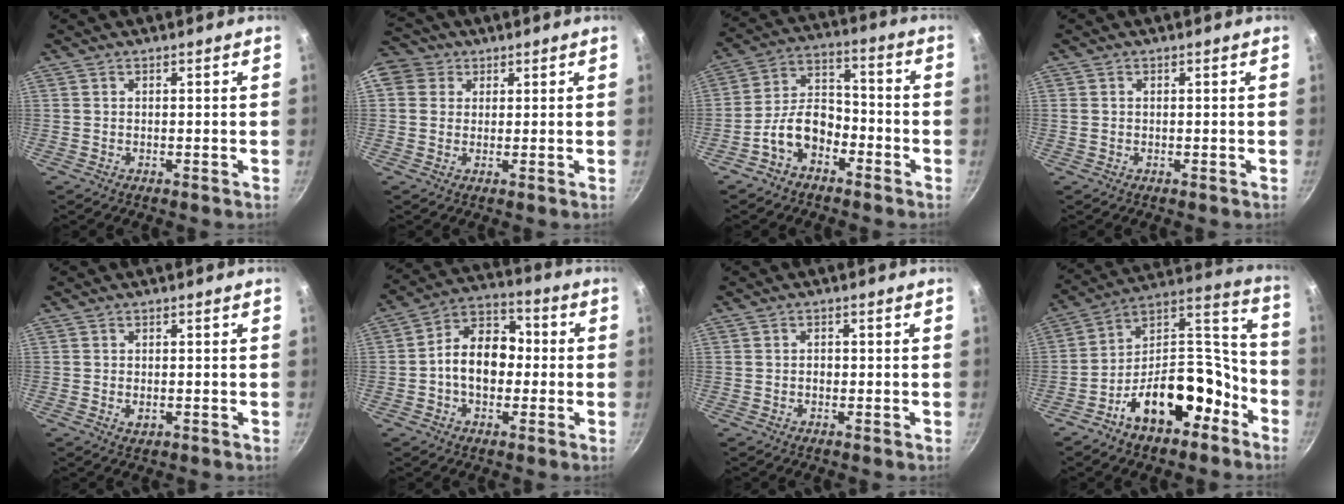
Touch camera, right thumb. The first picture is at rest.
{"total": 8.5, "force": [2.8, 7.4, 3.3], "torque": [-0.047, 0.011, 0.039]}
{"total": 10.1, "force": [-5.2, 6.4, 5.8], "torque": [-0.078, 0.061, -0.103]}
{"total": 0.9, "force": [0.1, 0.7, 0.5], "torque": [-0.009, 0.002, 0.000]}
{"total": 1.7, "force": [-0.3, 1.2, 1.2], "torque": [-0.019, -0.002, -0.003]}
{"total": 12.3, "force": [-0.9, 8.8, 8.5], "torque": [-0.094, 0.040, -0.032]}
{"total": 1.2, "force": [-0.2, 0.9, 0.8], "torque": [-0.011, 0.004, -0.005]}
{"total": 20.5, "force": [-10.1, 11.9, 13.3], "torque": [-0.156, 0.107, -0.163]}